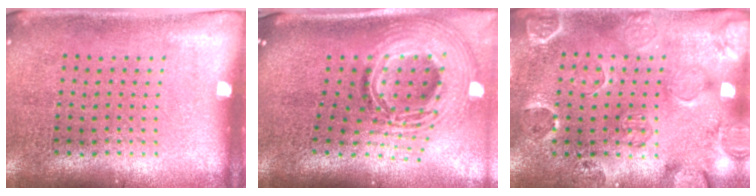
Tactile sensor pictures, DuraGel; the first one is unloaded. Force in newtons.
{"total": 3.0, "press": 2.1, "slide": 2.1}
{"total": 2.6, "press": 2.1, "slide": 1.5}